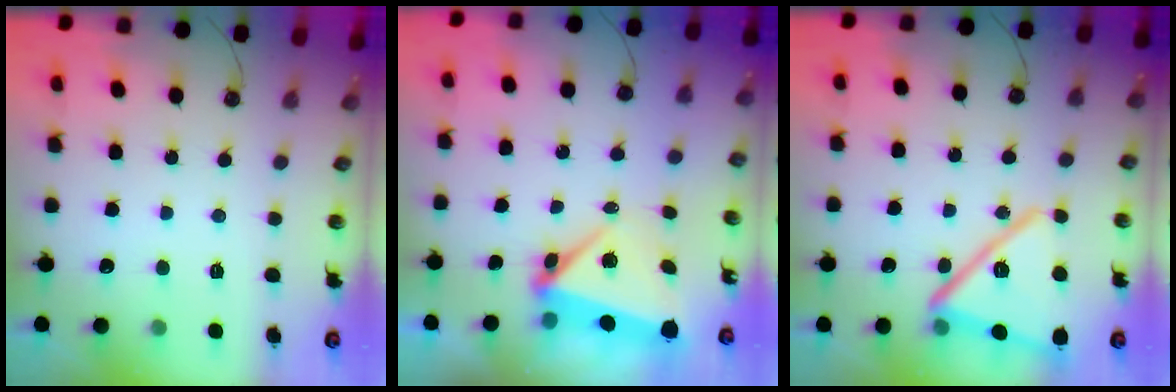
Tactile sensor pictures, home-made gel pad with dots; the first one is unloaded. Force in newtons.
{"total": 5.4, "press": 5.3, "slide": 1.3}
{"total": 20.2, "press": 20.1, "slide": 1.6}